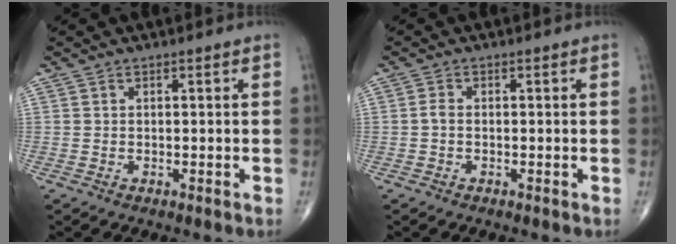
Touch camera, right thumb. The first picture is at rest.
{"total": 1.2, "force": [-0.3, 0.7, 0.9], "torque": [-0.018, 0.001, -0.008]}